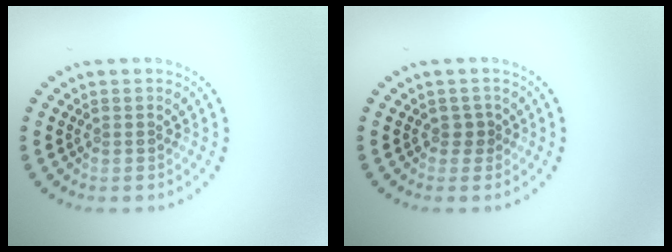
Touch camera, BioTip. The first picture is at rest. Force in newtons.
{"total": 0.9, "press": 0.8, "slide": 0.4}